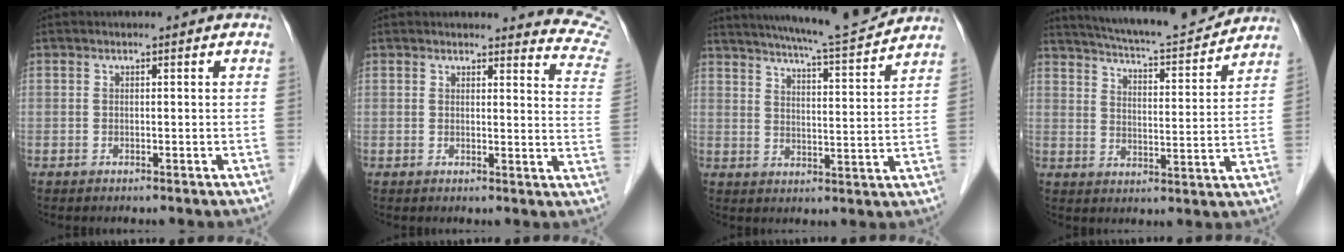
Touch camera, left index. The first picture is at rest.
{"total": 10.7, "force": [10.7, 0.3, 0.5], "torque": [0.026, -0.086, 0.078]}
{"total": 14.6, "force": [13.5, -0.4, 5.6], "torque": [-0.097, -0.014, 0.189]}
{"total": 16.0, "force": [14.9, 1.3, 5.7], "torque": [-0.098, 0.000, 0.215]}